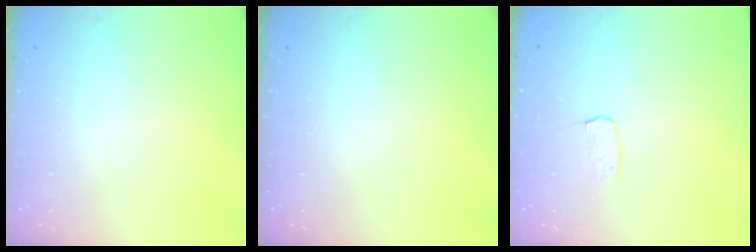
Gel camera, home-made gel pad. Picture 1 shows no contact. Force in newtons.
{"total": 0.0}
{"total": 3.0, "press": 3.0, "slide": 0.2}